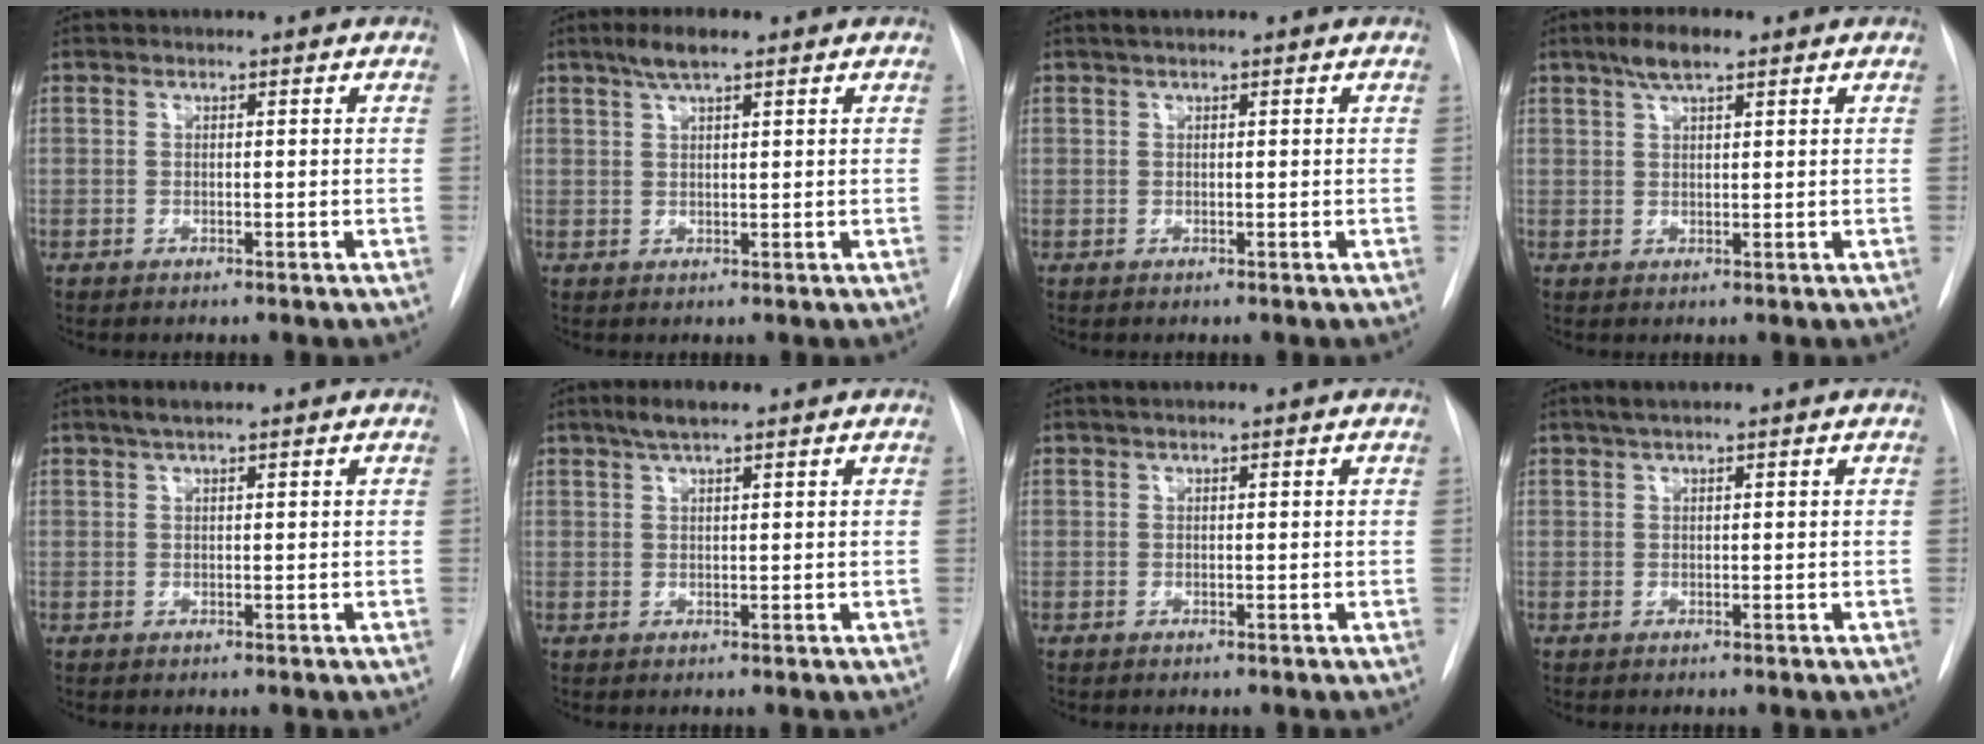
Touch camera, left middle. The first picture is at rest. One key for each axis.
{"total": 3.9, "fx": 2.6, "fy": 0.6, "fz": 2.8, "tx": -0.058, "ty": 0.008, "tz": 0.048}
{"total": 1.0, "fx": 0.7, "fy": 0.0, "fz": 0.7, "tx": -0.016, "ty": 0.009, "tz": 0.013}
{"total": 4.2, "fx": 2.8, "fy": 0.9, "fz": 3.0, "tx": -0.062, "ty": 0.010, "tz": 0.049}
{"total": 2.2, "fx": 1.6, "fy": 0.3, "fz": 1.5, "tx": -0.033, "ty": 0.009, "tz": 0.028}
{"total": 3.5, "fx": 2.4, "fy": 0.5, "fz": 2.4, "tx": -0.051, "ty": 0.008, "tz": 0.044}
{"total": 0.6, "fx": 0.5, "fy": 0.0, "fz": 0.4, "tx": -0.011, "ty": 0.007, "tz": 0.009}
{"total": 1.8, "fx": 1.3, "fy": 0.1, "fz": 1.2, "tx": -0.027, "ty": 0.010, "tz": 0.023}